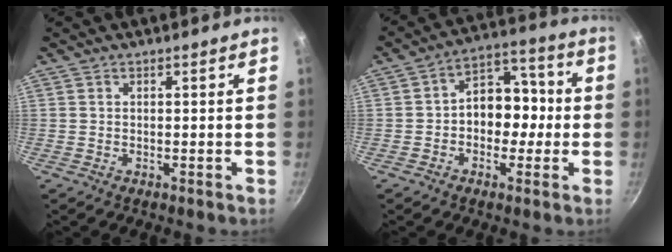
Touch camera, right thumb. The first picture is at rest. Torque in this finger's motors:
{"motor_torque": [-0.12, 0.40, 0.10, 0.12, 0.02]}